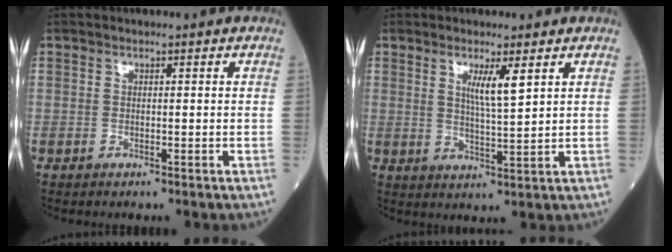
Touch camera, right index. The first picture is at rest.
{"total": 4.4, "force": [2.1, 0.0, 3.9], "torque": [-0.070, -0.008, 0.039]}